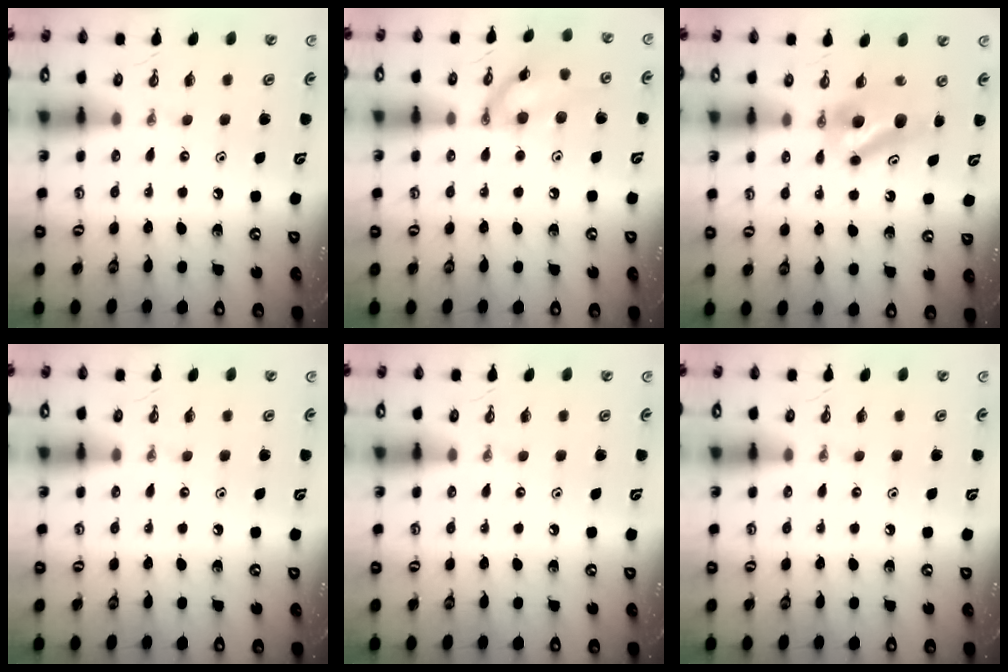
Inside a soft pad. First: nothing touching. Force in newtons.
{"total": 12.0, "press": 12.0, "slide": 0.7}
{"total": 7.4, "press": 7.2, "slide": 1.8}
{"total": 0.0}
{"total": 0.0}
{"total": 0.0}